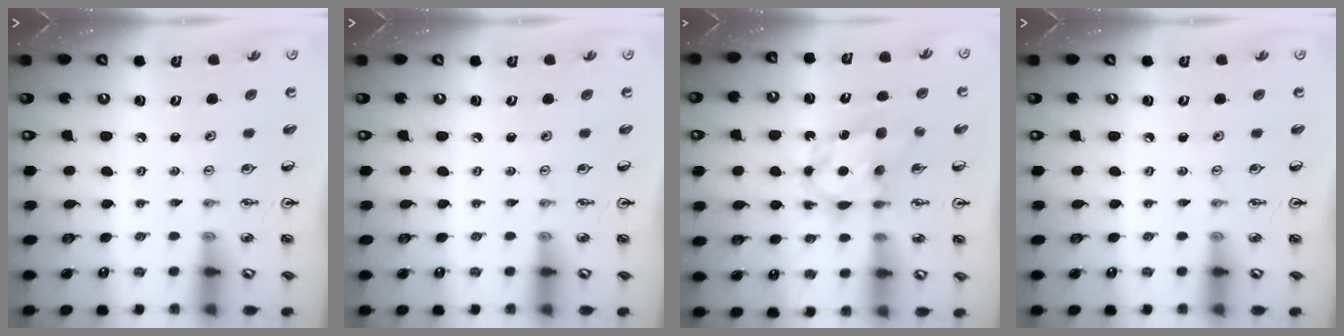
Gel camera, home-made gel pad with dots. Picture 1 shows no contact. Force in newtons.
{"total": 0.0}
{"total": 6.5, "press": 6.5, "slide": 0.5}
{"total": 0.0}